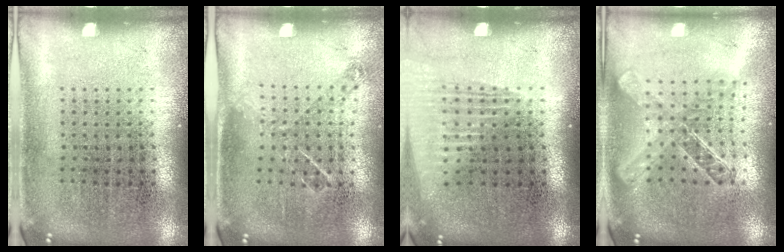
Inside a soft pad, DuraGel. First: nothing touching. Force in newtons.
{"total": 0.8, "press": 0.8, "slide": 0.2}
{"total": 1.3, "press": 1.2, "slide": 0.6}
{"total": 1.9, "press": 1.6, "slide": 1.0}